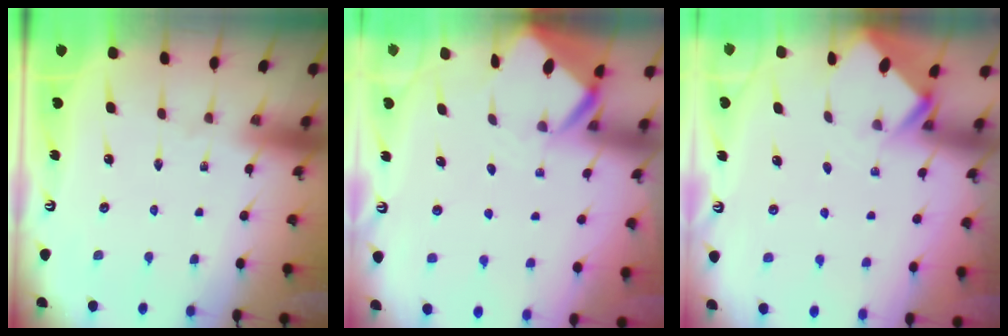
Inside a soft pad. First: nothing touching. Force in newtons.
{"total": 3.9, "press": 3.9, "slide": 0.2}
{"total": 2.2, "press": 2.2, "slide": 0.1}